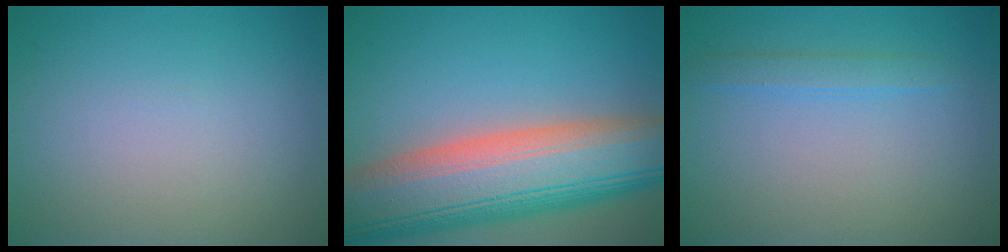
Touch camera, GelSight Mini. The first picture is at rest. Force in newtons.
{"total": 14.2, "press": 14.1, "slide": 1.2}
{"total": 1.5, "press": 1.5, "slide": 0.2}